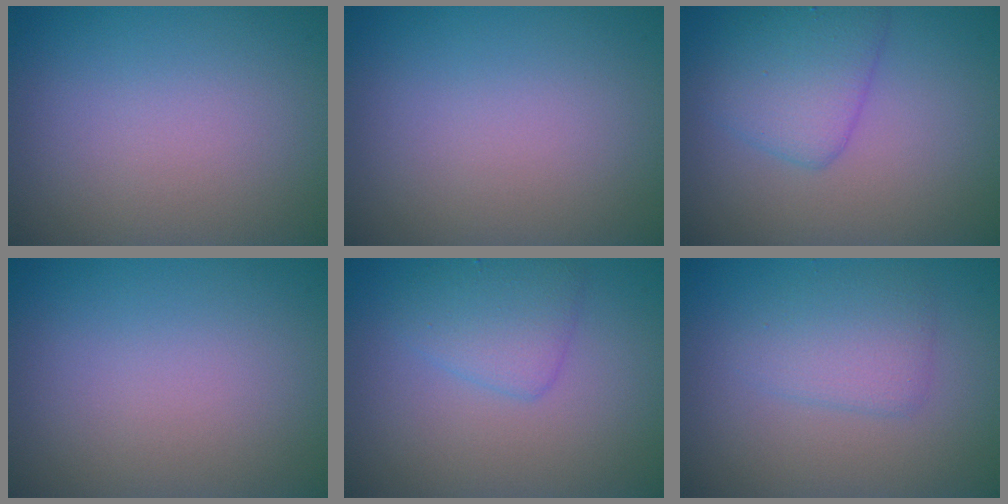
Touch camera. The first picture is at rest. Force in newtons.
{"total": 0.0}
{"total": 3.5, "press": 3.5, "slide": 0.1}
{"total": 0.0}
{"total": 2.5, "press": 2.5, "slide": 0.1}
{"total": 2.5, "press": 2.5, "slide": 0.1}